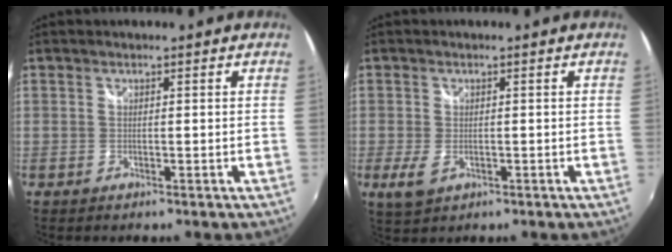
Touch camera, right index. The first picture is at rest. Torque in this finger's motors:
{"motor_torque": [0.40, -0.25, 0.24, 0.05]}